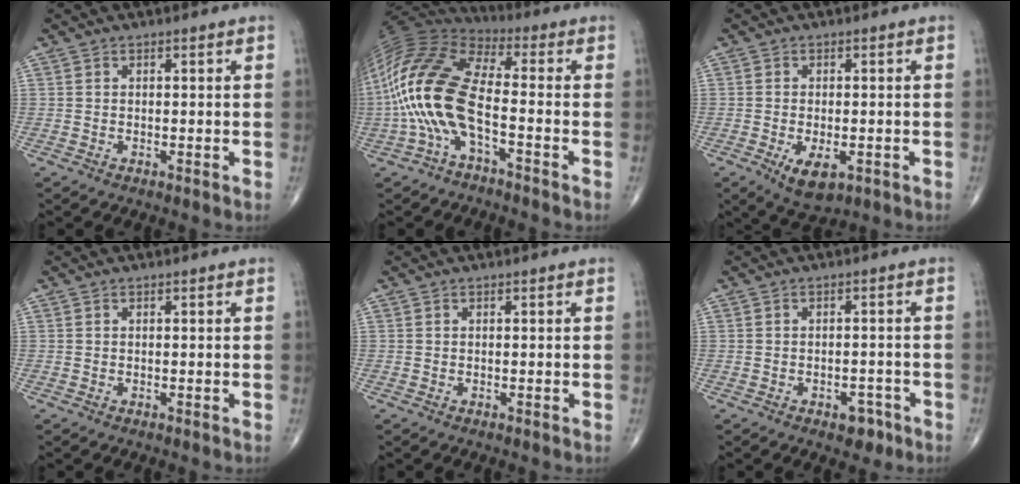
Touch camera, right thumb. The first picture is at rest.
{"total": 17.3, "force": [-4.1, 6.9, 15.3], "torque": [-0.336, 0.044, -0.086]}
{"total": 6.0, "force": [-2.2, 3.0, 4.7], "torque": [-0.073, -0.004, -0.027]}
{"total": 0.0}
{"total": 0.0}
{"total": 3.5, "force": [-2.1, 2.2, 1.8], "torque": [-0.005, 0.013, -0.026]}